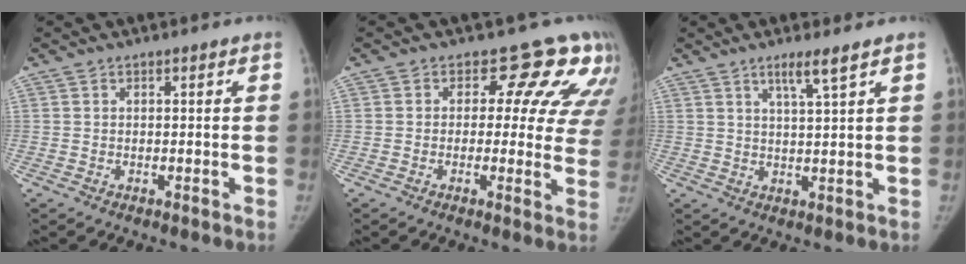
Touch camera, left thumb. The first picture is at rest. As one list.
[{"total": 11.5, "force": [8.4, 6.0, 5.2], "torque": [-0.007, -0.036, 0.070]}, {"total": 4.0, "force": [2.6, -0.3, 3.0], "torque": [-0.057, -0.021, 0.051]}]